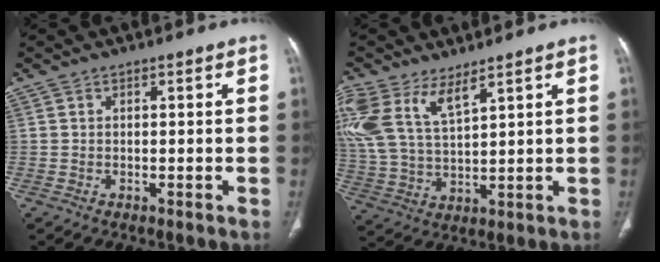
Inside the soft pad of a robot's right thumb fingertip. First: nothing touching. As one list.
[{"total": 13.6, "force": [7.8, 5.9, 9.4], "torque": [-0.217, -0.019, 0.167]}]